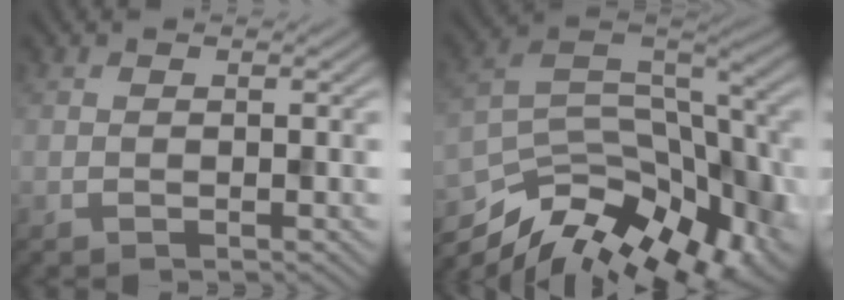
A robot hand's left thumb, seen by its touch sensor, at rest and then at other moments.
{"total": 16.0, "force": [-10.3, 7.5, 9.6], "torque": [-0.206, -0.029, -0.151]}